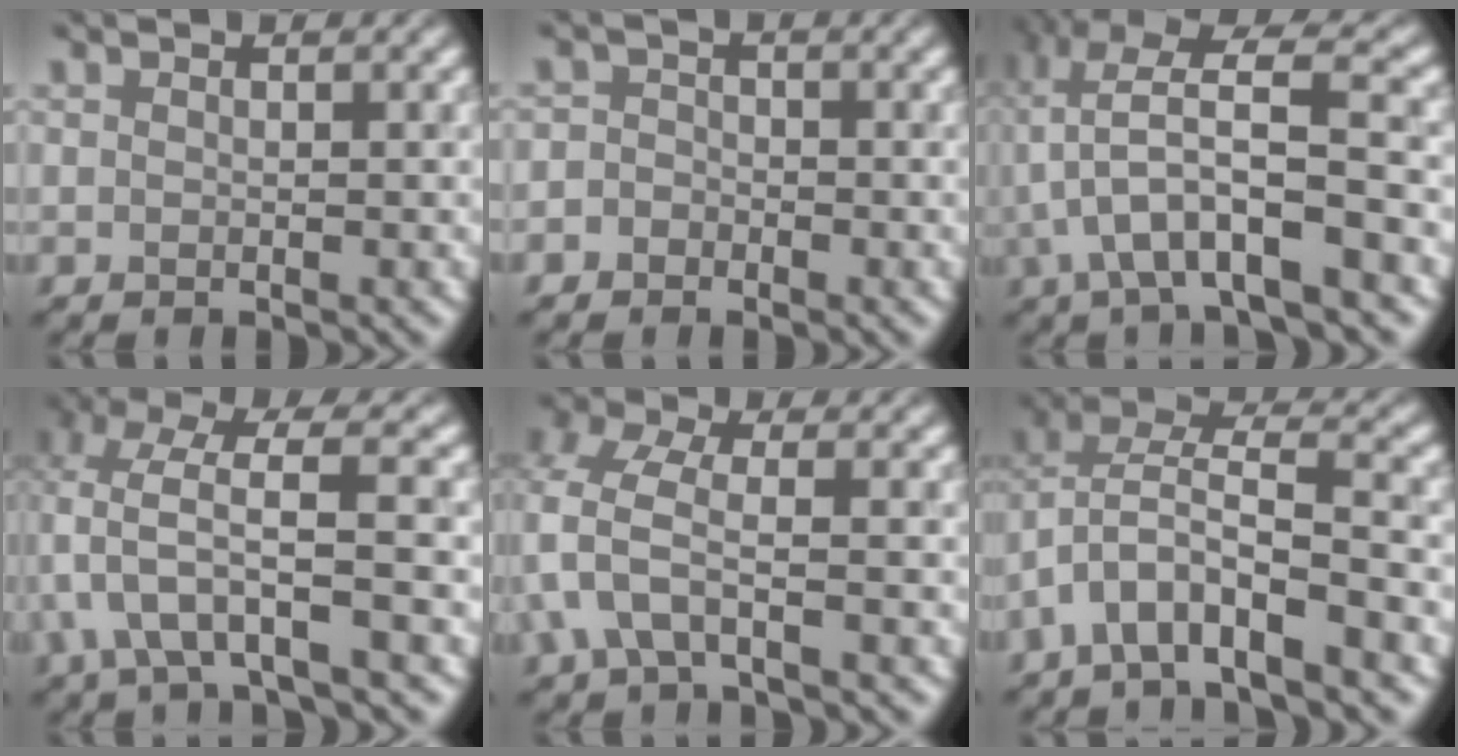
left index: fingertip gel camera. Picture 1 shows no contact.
{"total": 1.7, "force": [-0.9, 1.4, 0.2], "torque": [0.019, 0.009, -0.022]}
{"total": 8.9, "force": [-1.3, 2.8, 8.3], "torque": [-0.155, 0.020, -0.027]}
{"total": 5.8, "force": [-0.2, 1.5, 5.6], "torque": [-0.116, 0.007, -0.004]}
{"total": 4.4, "force": [-0.7, 2.4, 3.6], "torque": [-0.090, 0.008, -0.022]}
{"total": 6.6, "force": [-2.7, 2.5, 5.4], "torque": [-0.098, 0.019, -0.056]}